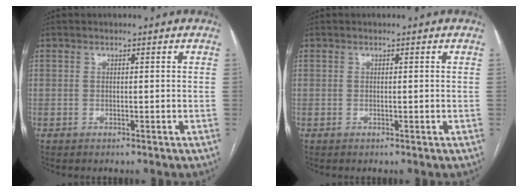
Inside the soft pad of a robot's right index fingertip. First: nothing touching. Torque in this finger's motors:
{"motor_torque": [-0.14, 0.14, 0.04, 0.01]}